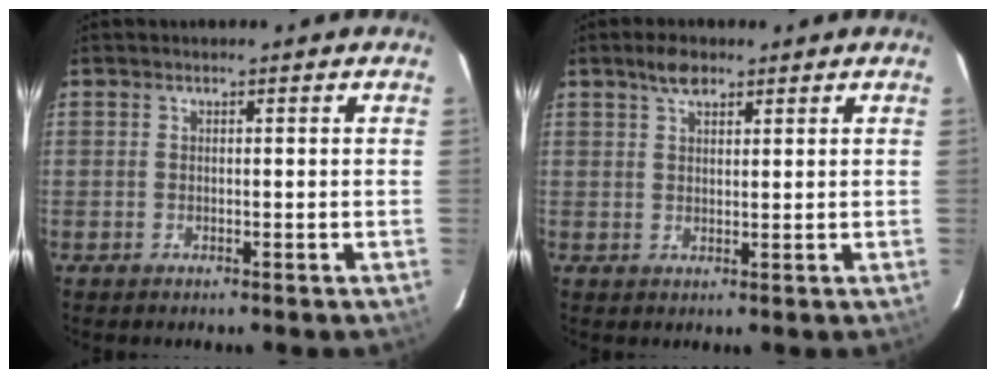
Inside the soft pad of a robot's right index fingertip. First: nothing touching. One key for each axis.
{"total": 3.6, "fx": 2.5, "fy": 1.7, "fz": 2.1, "tx": -0.038, "ty": 0.011, "tz": 0.044}